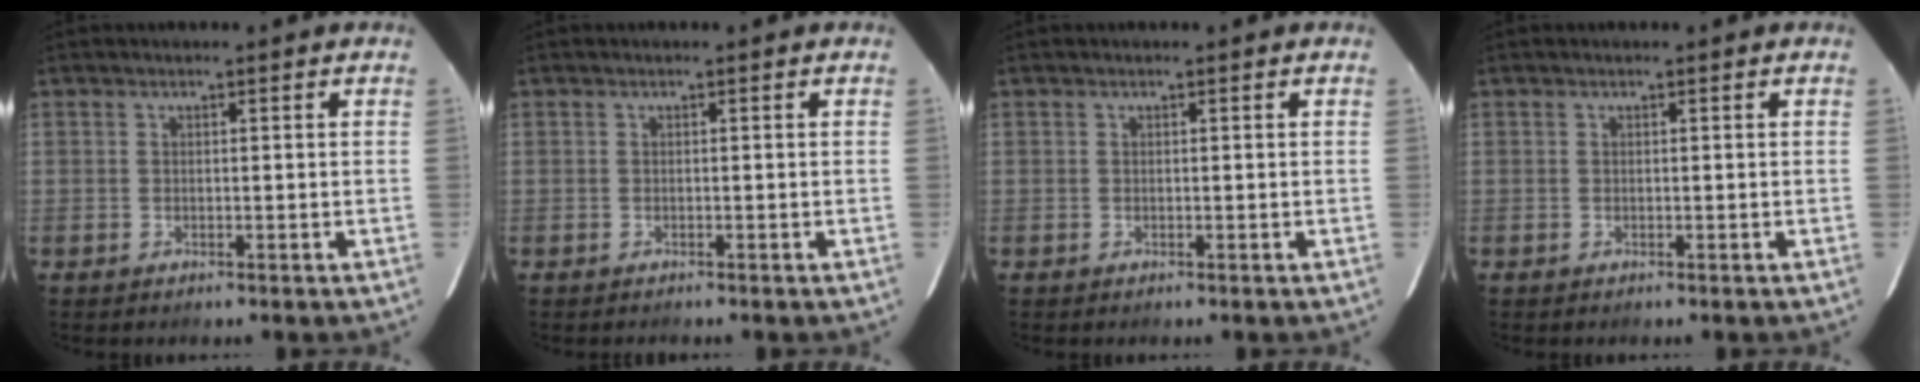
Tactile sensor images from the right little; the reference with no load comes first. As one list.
[{"total": 0.5, "force": [-0.5, 0.1, 0.2], "torque": [-0.007, -0.002, -0.007]}, {"total": 0.0}, {"total": 0.0}]